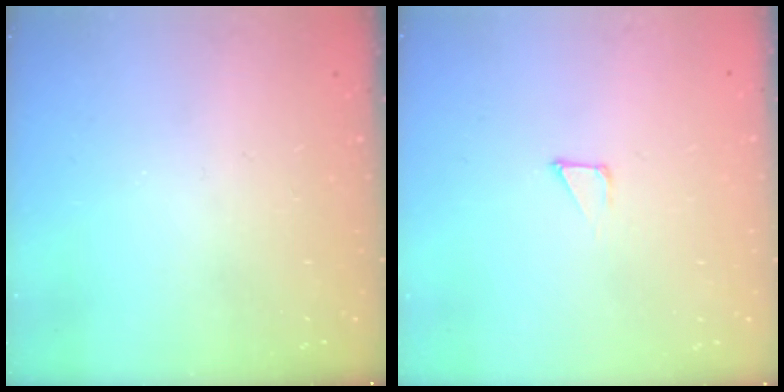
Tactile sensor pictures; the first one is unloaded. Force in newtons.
{"total": 1.2, "press": 1.2, "slide": 0.0}